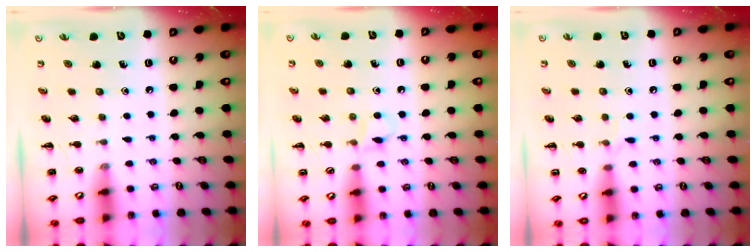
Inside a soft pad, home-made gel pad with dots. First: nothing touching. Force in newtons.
{"total": 3.9, "press": 3.7, "slide": 1.3}
{"total": 4.8, "press": 4.5, "slide": 1.6}